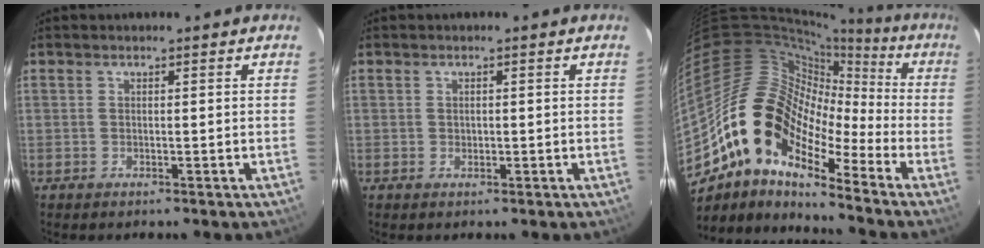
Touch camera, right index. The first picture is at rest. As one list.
[{"total": 0.8, "force": [0.0, 0.7, 0.3], "torque": [-0.002, 0.000, 0.001]}, {"total": 16.1, "force": [-8.5, 8.6, 10.6], "torque": [-0.173, 0.004, -0.181]}]